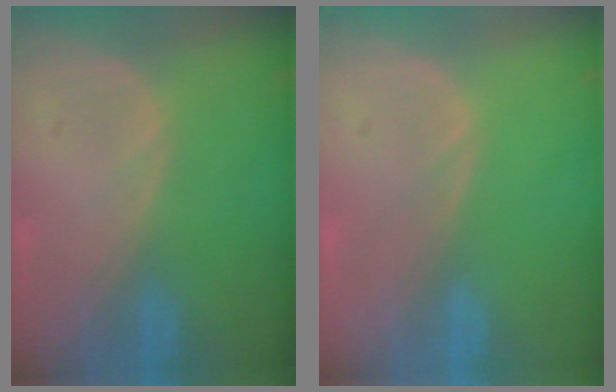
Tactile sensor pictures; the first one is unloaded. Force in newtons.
{"total": 0.0}